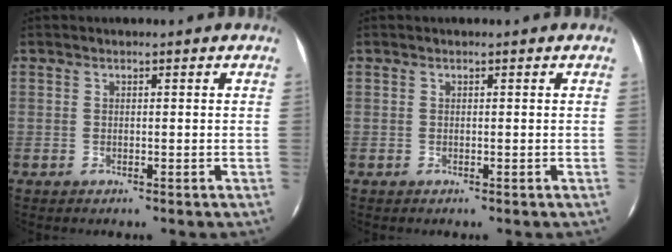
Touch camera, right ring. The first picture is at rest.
{"total": 0.0}